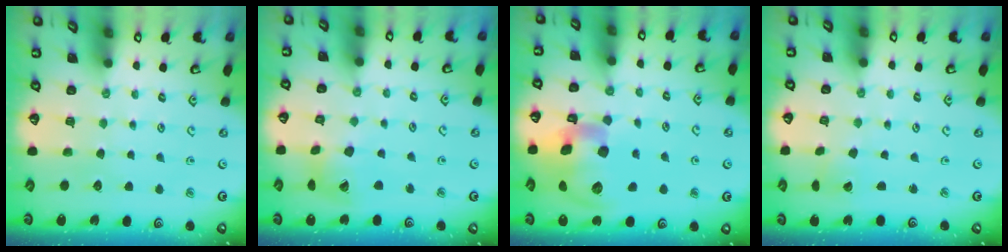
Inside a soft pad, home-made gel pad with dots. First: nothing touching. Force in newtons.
{"total": 12.0, "press": 11.9, "slide": 1.4}
{"total": 18.7, "press": 18.5, "slide": 2.9}
{"total": 1.7, "press": 1.7, "slide": 0.3}